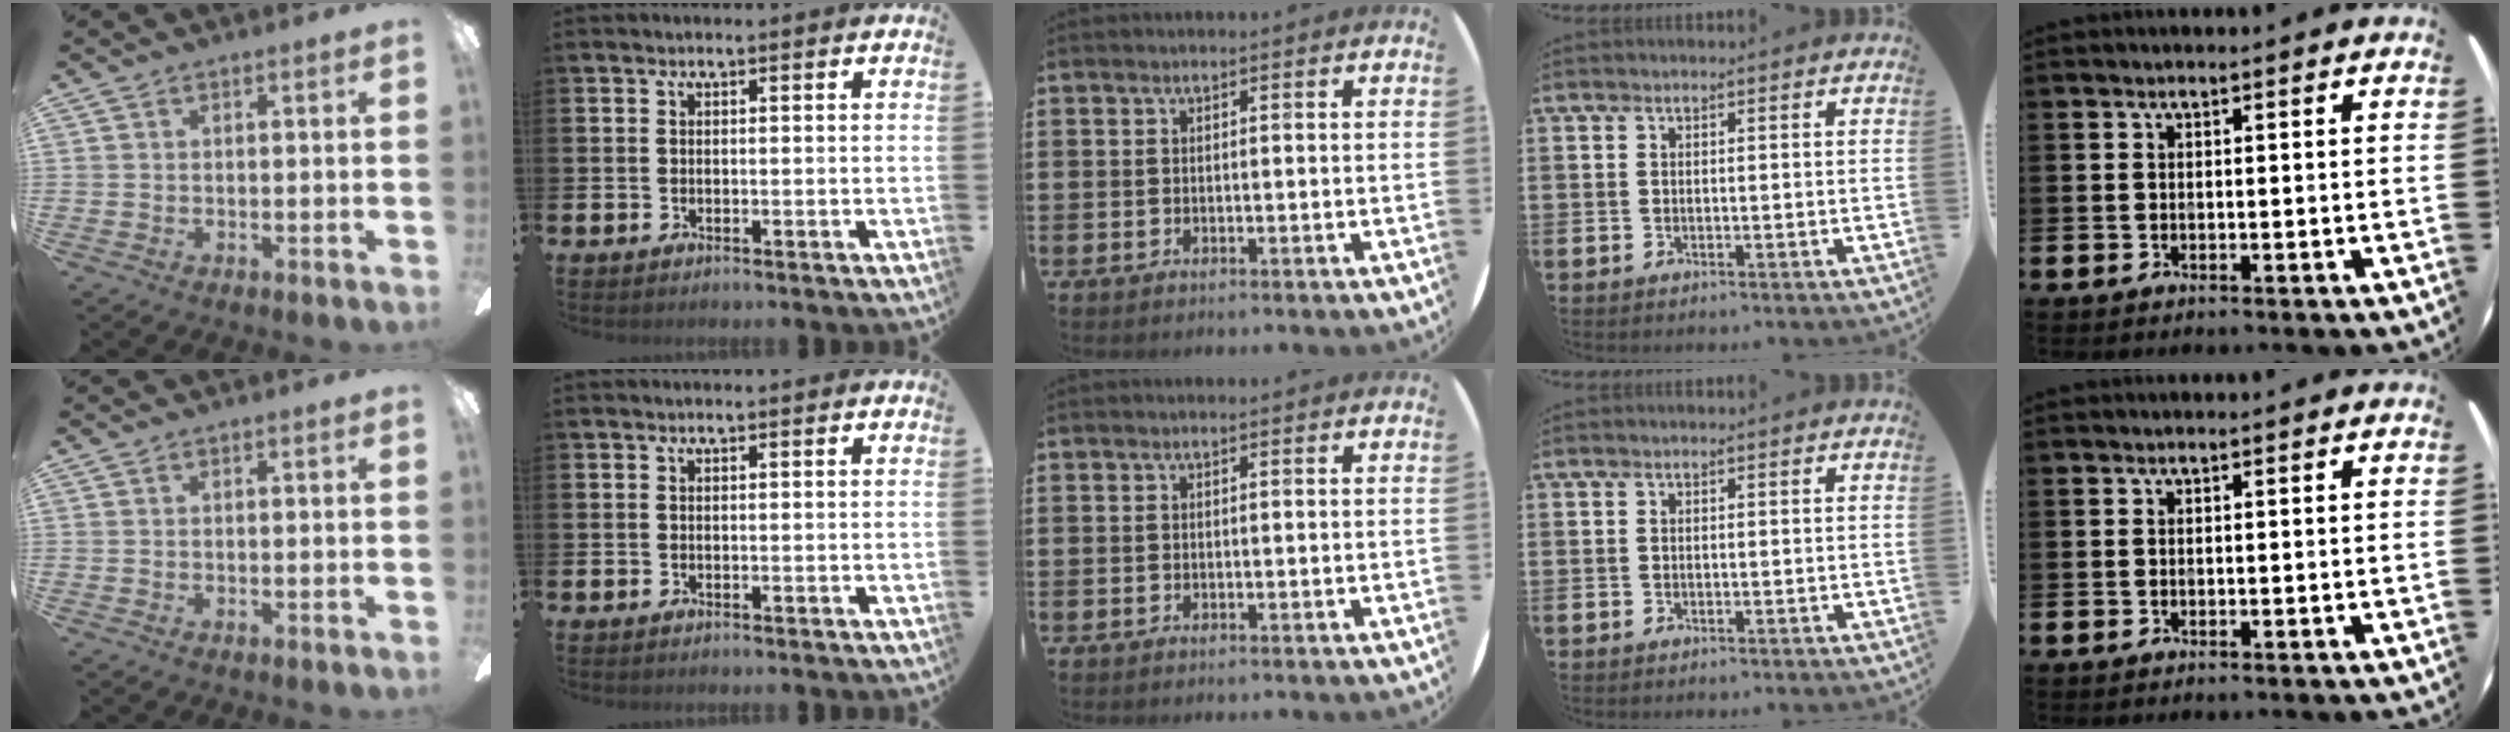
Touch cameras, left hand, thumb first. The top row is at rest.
{}